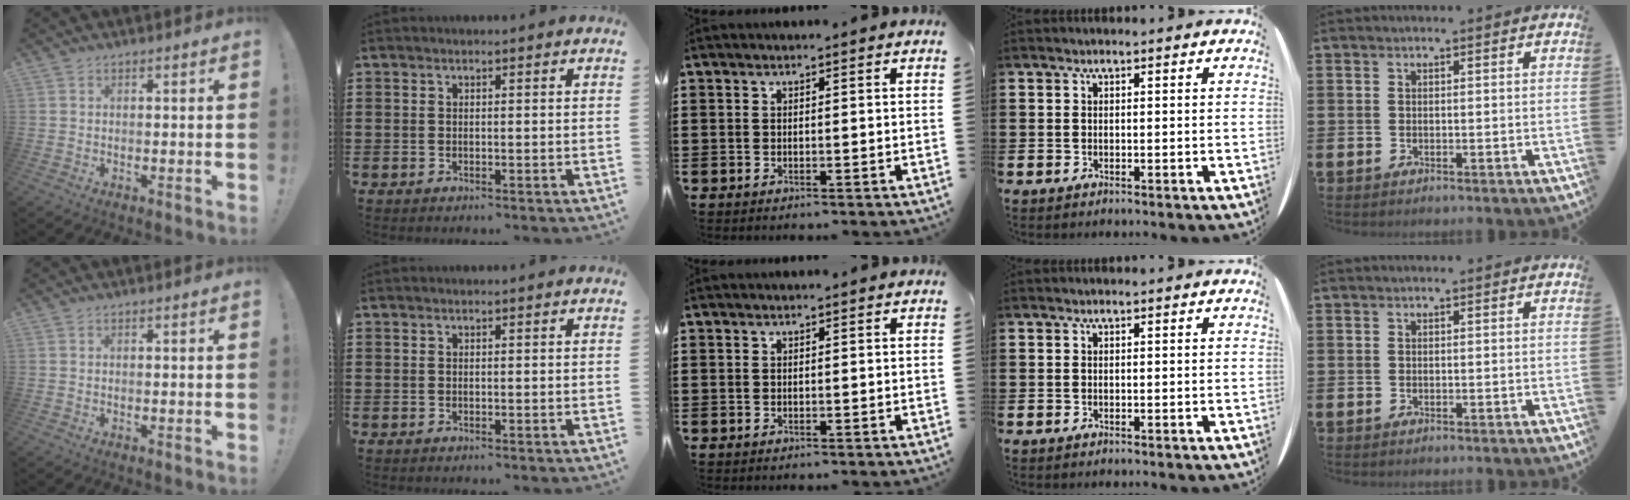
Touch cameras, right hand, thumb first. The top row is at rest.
{}